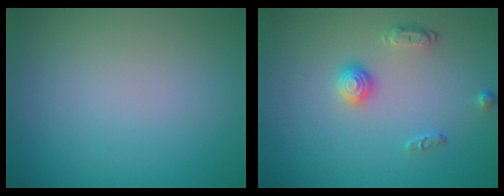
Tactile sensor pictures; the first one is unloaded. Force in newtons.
{"total": 2.1, "press": 1.6, "slide": 1.4}